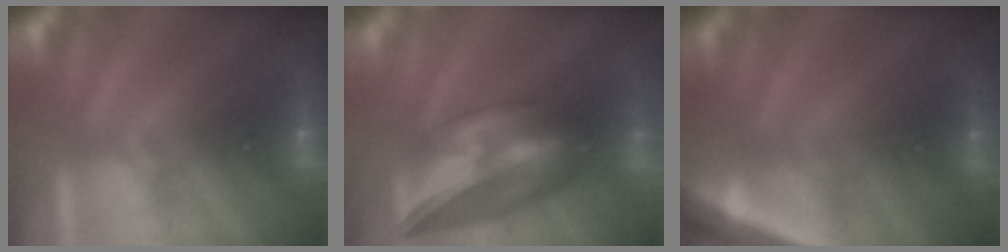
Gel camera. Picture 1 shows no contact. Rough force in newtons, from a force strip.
{"total": 5.7}
{"total": 4.6}